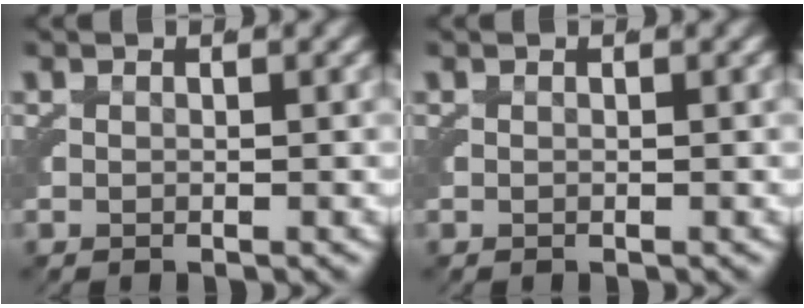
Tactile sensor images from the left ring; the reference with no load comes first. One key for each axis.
{"total": 0.0}